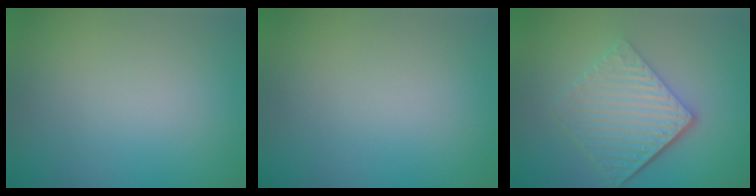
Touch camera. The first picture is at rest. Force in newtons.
{"total": 0.0}
{"total": 5.7, "press": 4.0, "slide": 4.0}